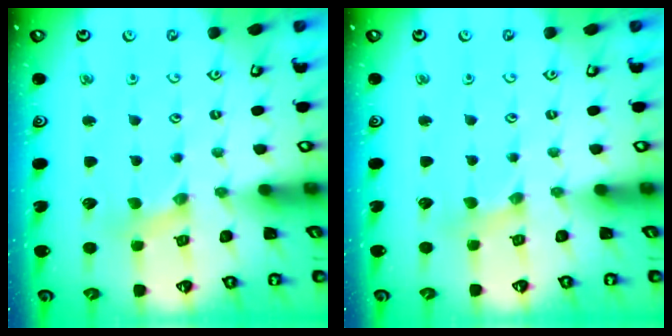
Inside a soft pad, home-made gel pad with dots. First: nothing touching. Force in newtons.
{"total": 0.0}